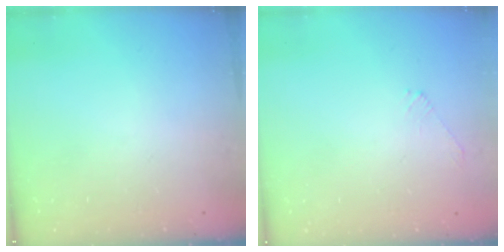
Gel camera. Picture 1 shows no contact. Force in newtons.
{"total": 1.7, "press": 1.6, "slide": 0.4}